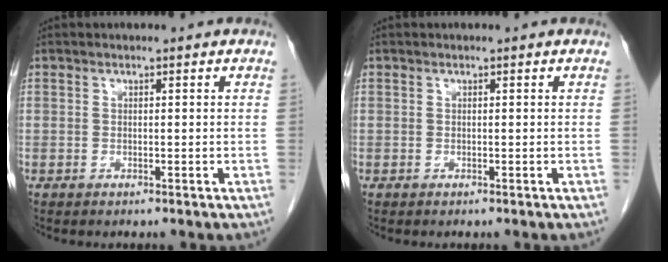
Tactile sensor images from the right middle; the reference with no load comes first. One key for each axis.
{"total": 0.0}